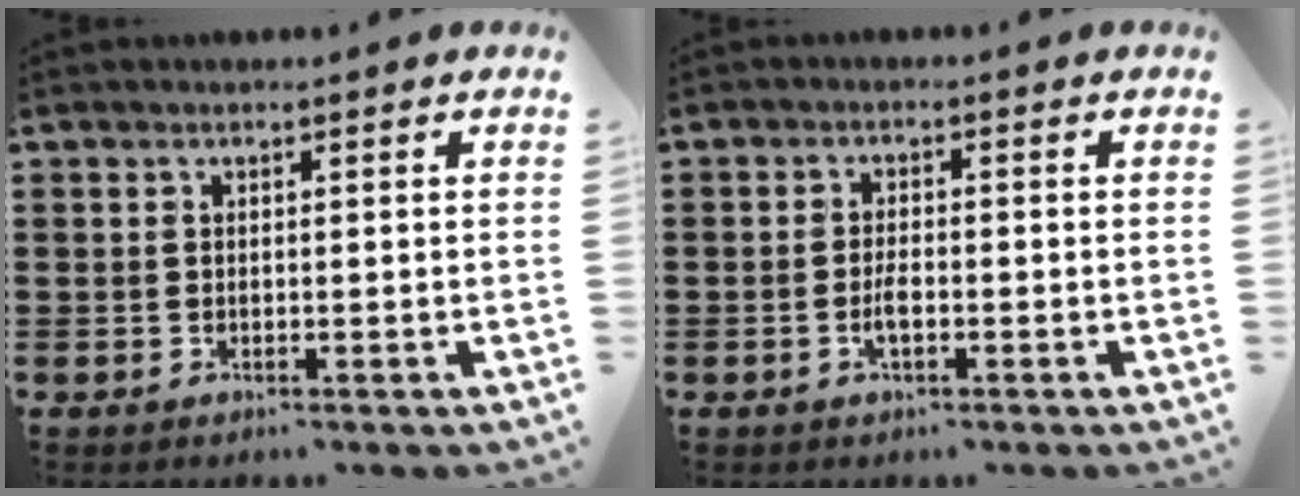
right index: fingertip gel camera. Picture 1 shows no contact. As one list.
[{"total": 2.6, "force": [-0.9, 0.9, 2.3], "torque": [-0.051, -0.002, -0.019]}]